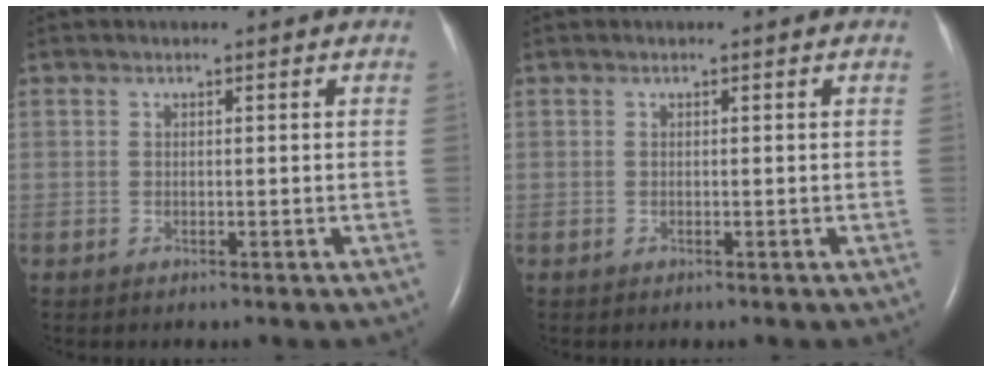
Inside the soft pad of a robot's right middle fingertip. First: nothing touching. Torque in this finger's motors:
{"motor_torque": [0.08, 0.02, 0.02, 0.01]}